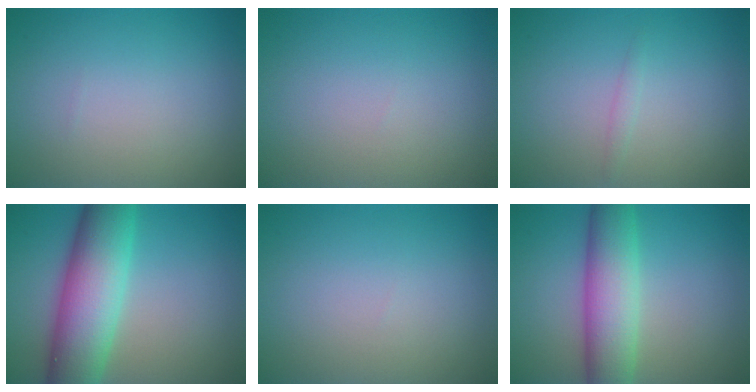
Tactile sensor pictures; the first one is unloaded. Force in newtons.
{"total": 0.0}
{"total": 0.6, "press": 0.6, "slide": 0.0}
{"total": 9.9, "press": 9.9, "slide": 0.3}
{"total": 0.0}
{"total": 7.0, "press": 7.0, "slide": 0.2}